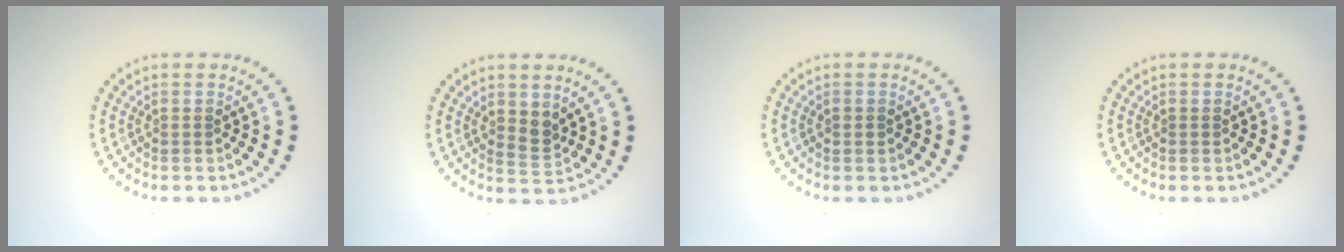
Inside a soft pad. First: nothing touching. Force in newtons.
{"total": 1.6, "press": 1.4, "slide": 0.8}
{"total": 0.6, "press": 0.6, "slide": 0.1}
{"total": 0.0}